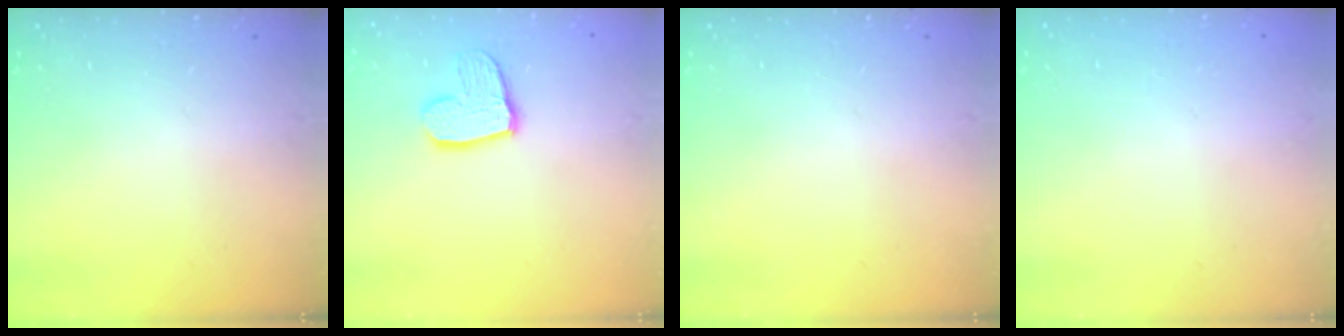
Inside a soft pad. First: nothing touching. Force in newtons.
{"total": 11.4, "press": 11.4, "slide": 1.0}
{"total": 0.0}
{"total": 0.0}